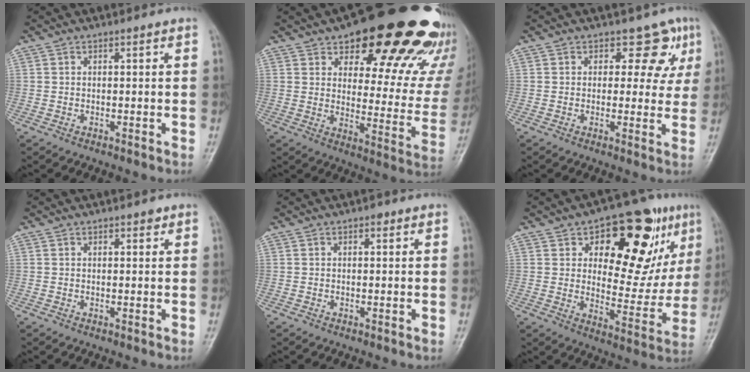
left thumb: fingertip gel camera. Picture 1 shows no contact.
{"total": 27.0, "force": [18.7, 10.1, 16.7], "torque": [-0.178, -0.086, 0.241]}
{"total": 6.3, "force": [3.1, 4.6, 2.9], "torque": [0.012, -0.008, 0.026]}
{"total": 0.8, "force": [0.6, 0.4, 0.3], "torque": [0.002, -0.003, 0.005]}
{"total": 0.8, "force": [0.4, 0.5, 0.5], "torque": [0.001, 0.001, 0.001]}
{"total": 21.9, "force": [9.2, 10.8, 16.7], "torque": [-0.171, -0.022, 0.135]}